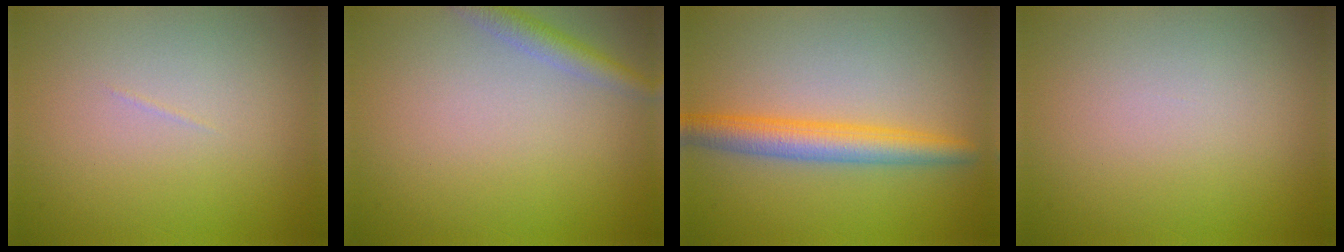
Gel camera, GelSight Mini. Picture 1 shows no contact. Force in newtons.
{"total": 2.2, "press": 2.2, "slide": 0.1}
{"total": 4.0, "press": 4.0, "slide": 0.1}
{"total": 0.0}